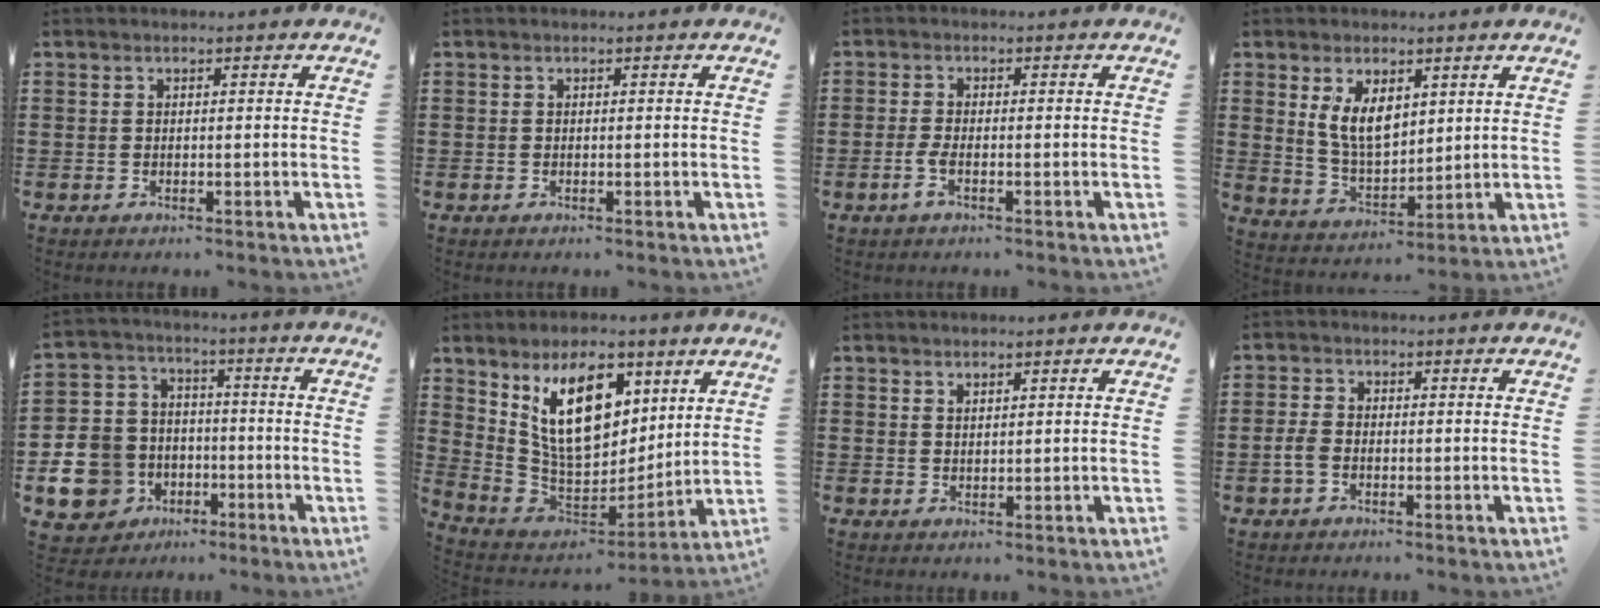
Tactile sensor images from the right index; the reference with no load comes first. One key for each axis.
{"total": 0.0}
{"total": 2.4, "fx": -1.1, "fy": 0.5, "fz": 2.1, "tx": -0.050, "ty": -0.007, "tz": -0.024}
{"total": 6.9, "fx": 3.0, "fy": 3.6, "fz": 5.0, "tx": -0.108, "ty": -0.002, "tz": 0.055}
{"total": 10.8, "fx": -4.5, "fy": 9.2, "fz": 3.4, "tx": -0.125, "ty": 0.027, "tz": -0.083}
{"total": 14.5, "fx": 6.6, "fy": 7.9, "fz": 10.2, "tx": -0.195, "ty": -0.013, "tz": 0.123}
{"total": 1.4, "fx": 1.4, "fy": 0.0, "fz": 0.1, "tx": -0.002, "ty": -0.002, "tz": 0.027}
{"total": 2.9, "fx": -1.0, "fy": 1.7, "fz": 2.1, "tx": -0.062, "ty": -0.010, "tz": -0.022}